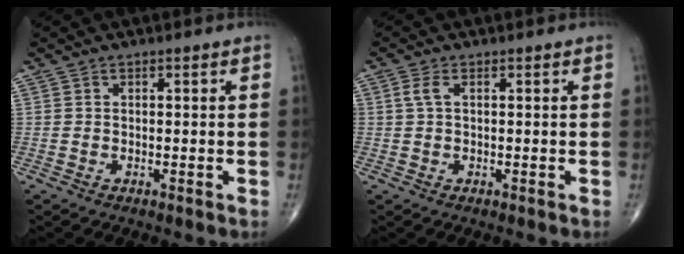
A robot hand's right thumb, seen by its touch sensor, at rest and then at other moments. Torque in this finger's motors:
{"motor_torque": [-0.02, -0.03, 0.17, 0.07, 0.01]}